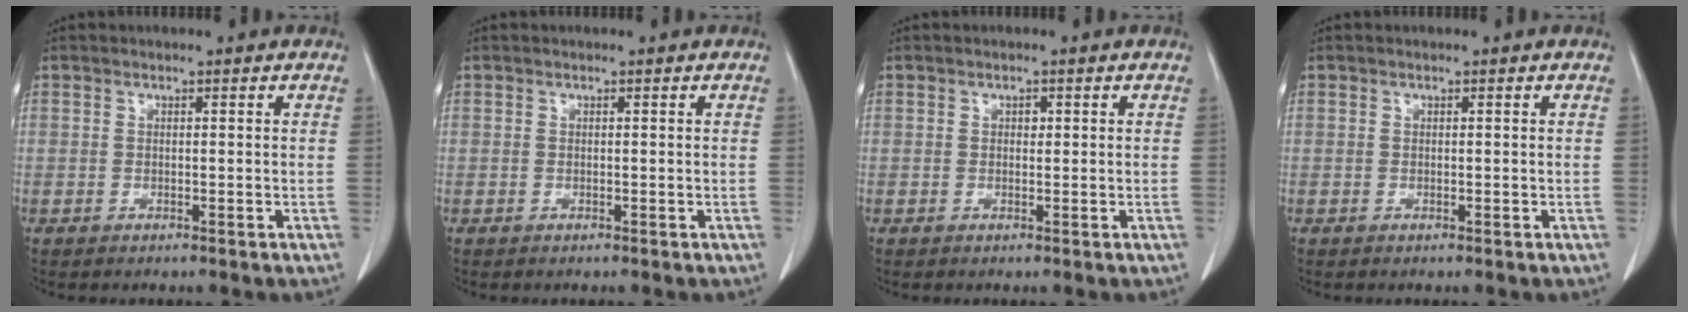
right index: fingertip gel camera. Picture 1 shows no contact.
{"total": 0.0}
{"total": 0.8, "force": [0.2, 0.6, 0.5], "torque": [-0.006, 0.001, 0.003]}
{"total": 0.0}